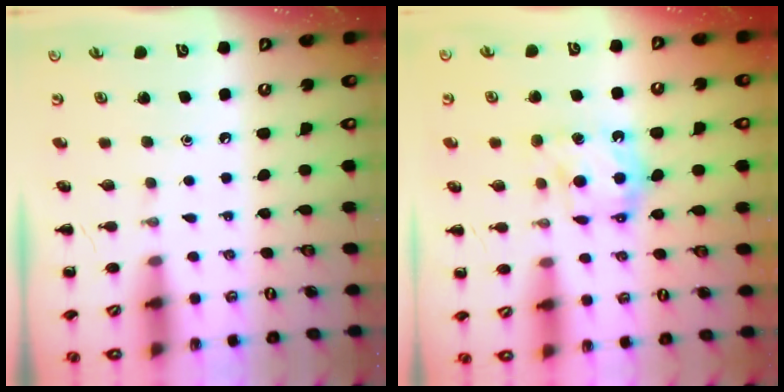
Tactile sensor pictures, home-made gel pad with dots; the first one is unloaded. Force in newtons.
{"total": 8.6, "press": 8.5, "slide": 0.9}